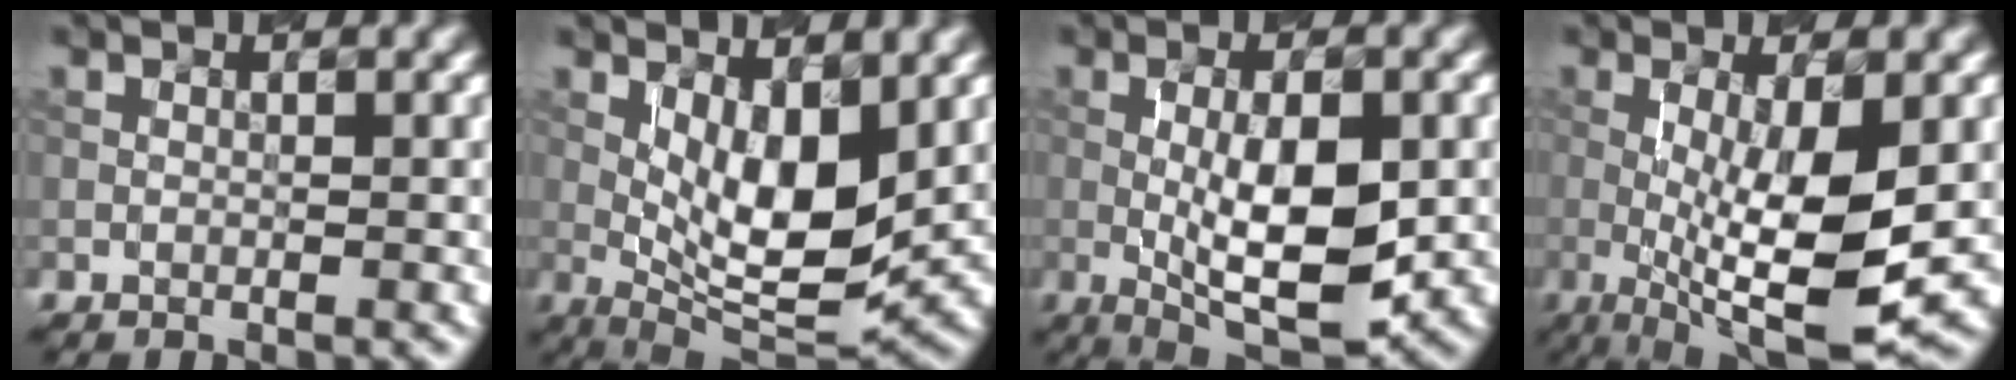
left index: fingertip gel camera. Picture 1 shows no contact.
{"total": 7.7, "force": [1.3, 2.8, 7.1], "torque": [-0.115, -0.015, 0.027]}
{"total": 8.1, "force": [-0.8, 2.7, 7.6], "torque": [-0.129, -0.005, -0.011]}
{"total": 9.4, "force": [-1.3, 2.3, 9.0], "torque": [-0.155, -0.014, -0.018]}